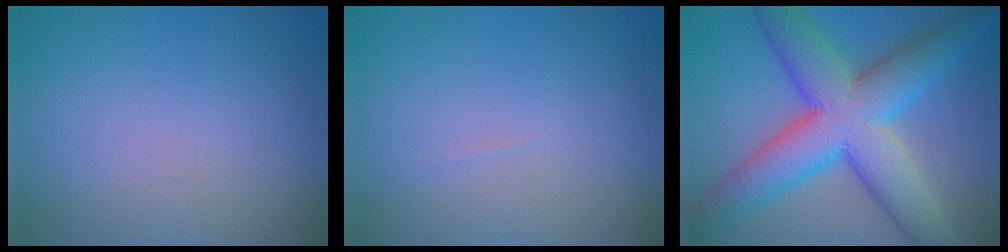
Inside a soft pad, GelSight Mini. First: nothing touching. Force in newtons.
{"total": 0.0}
{"total": 10.6, "press": 10.6, "slide": 0.1}